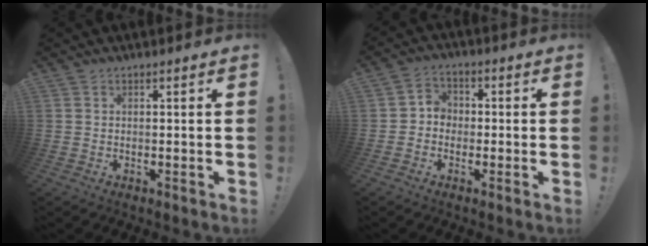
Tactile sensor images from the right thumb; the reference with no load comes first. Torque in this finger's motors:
{"motor_torque": [0.60, 0.37, 0.29, -0.39, 0.00]}